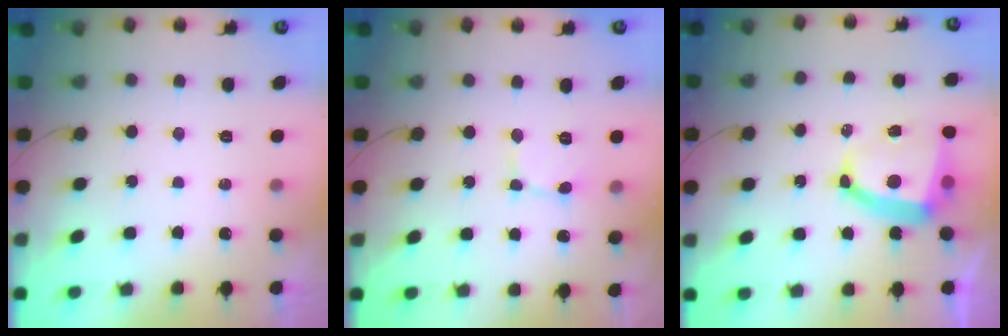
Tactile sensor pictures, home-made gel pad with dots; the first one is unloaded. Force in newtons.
{"total": 2.3, "press": 2.3, "slide": 0.2}
{"total": 11.0, "press": 10.9, "slide": 1.4}